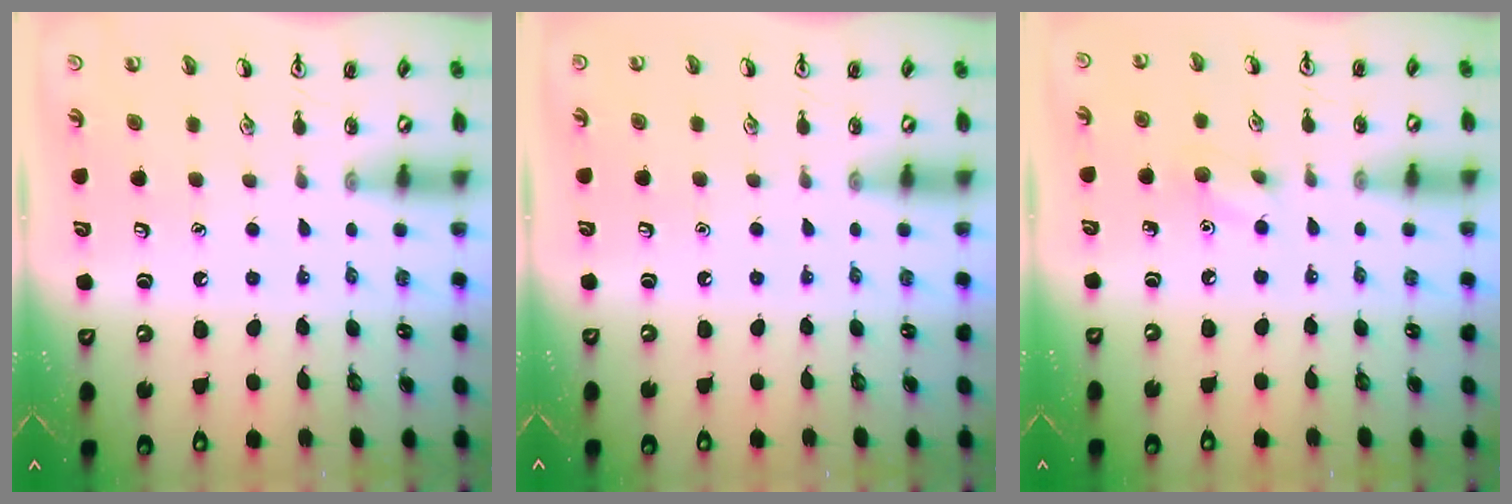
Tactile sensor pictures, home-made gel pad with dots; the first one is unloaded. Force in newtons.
{"total": 0.0}
{"total": 6.1, "press": 6.0, "slide": 1.1}